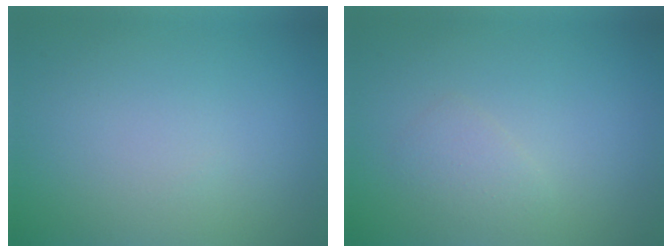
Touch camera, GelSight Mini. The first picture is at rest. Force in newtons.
{"total": 1.3, "press": 1.3, "slide": 0.0}